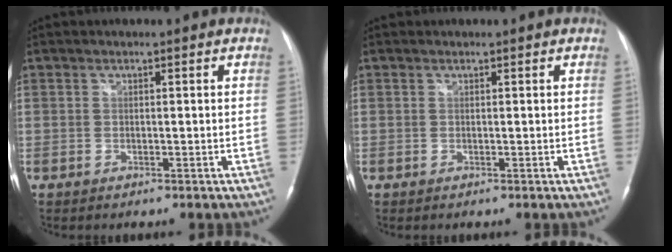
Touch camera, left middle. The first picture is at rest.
{"total": 0.0}